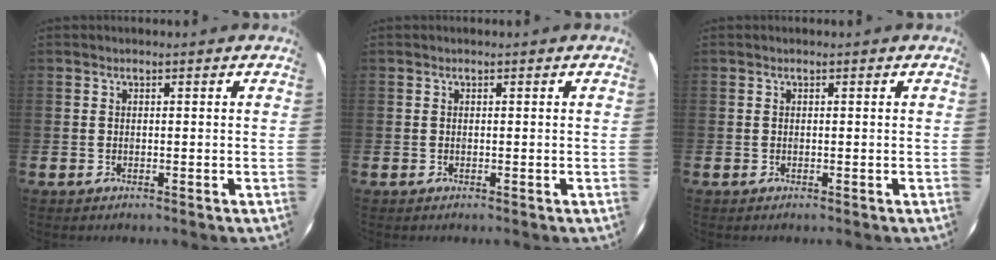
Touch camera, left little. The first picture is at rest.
{"total": 0.0}
{"total": 0.0}